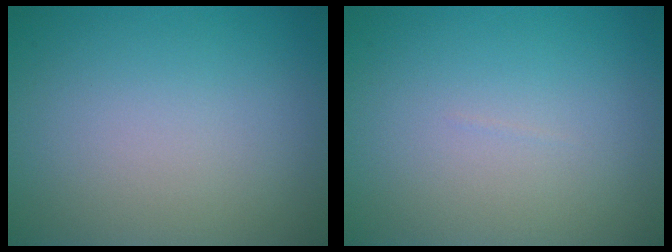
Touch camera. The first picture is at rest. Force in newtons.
{"total": 0.0}